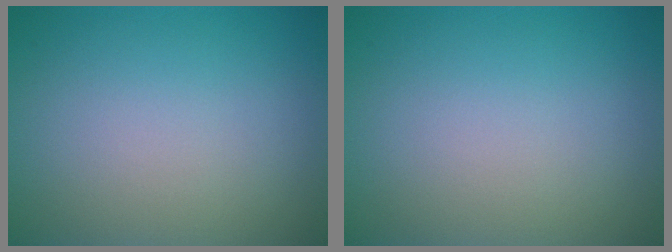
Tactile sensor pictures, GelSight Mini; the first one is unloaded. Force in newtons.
{"total": 0.0}